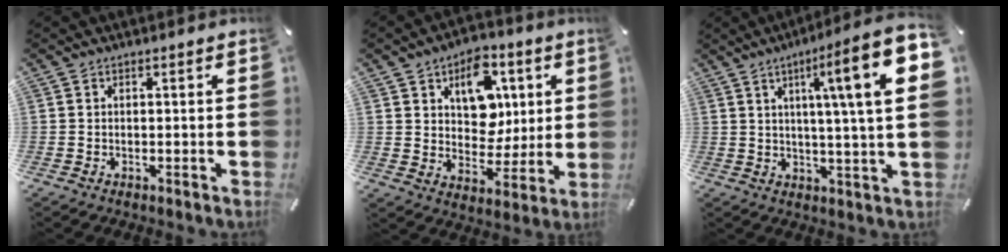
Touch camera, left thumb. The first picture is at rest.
{"total": 12.6, "force": [4.7, 10.1, 5.9], "torque": [-0.069, -0.027, 0.086]}
{"total": 16.4, "force": [5.2, 1.4, 15.5], "torque": [-0.236, -0.022, 0.065]}